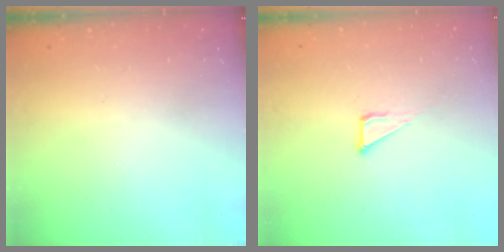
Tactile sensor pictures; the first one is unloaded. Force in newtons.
{"total": 3.6, "press": 3.6, "slide": 0.3}